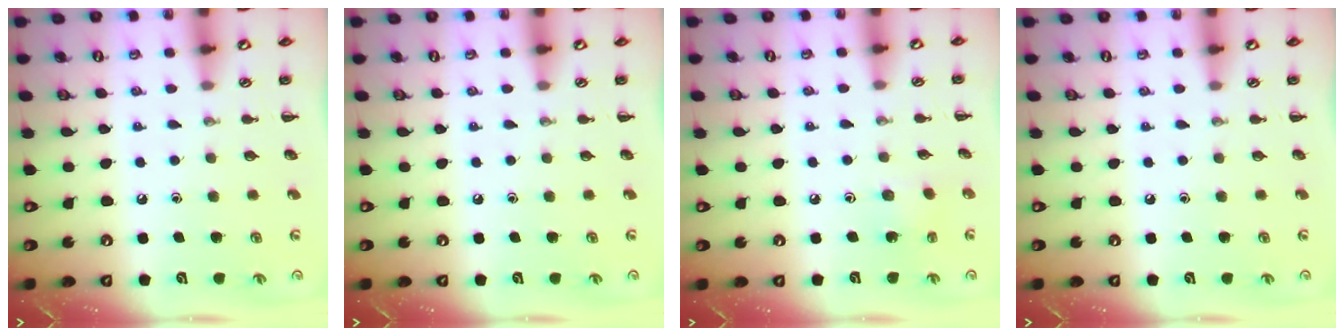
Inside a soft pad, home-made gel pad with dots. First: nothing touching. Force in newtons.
{"total": 0.0}
{"total": 2.7, "press": 2.6, "slide": 0.8}
{"total": 0.0}